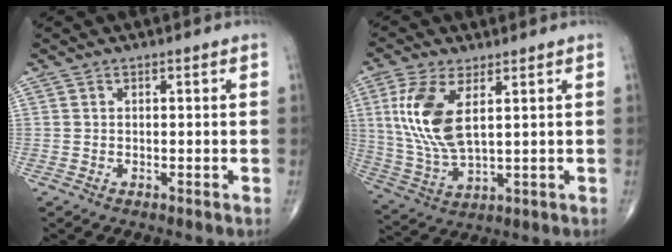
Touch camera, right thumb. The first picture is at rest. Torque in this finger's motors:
{"motor_torque": [-0.49, 1.05, 1.28, 0.54, 0.20]}